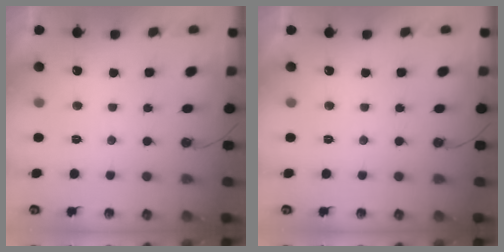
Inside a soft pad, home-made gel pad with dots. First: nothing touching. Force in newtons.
{"total": 0.0}